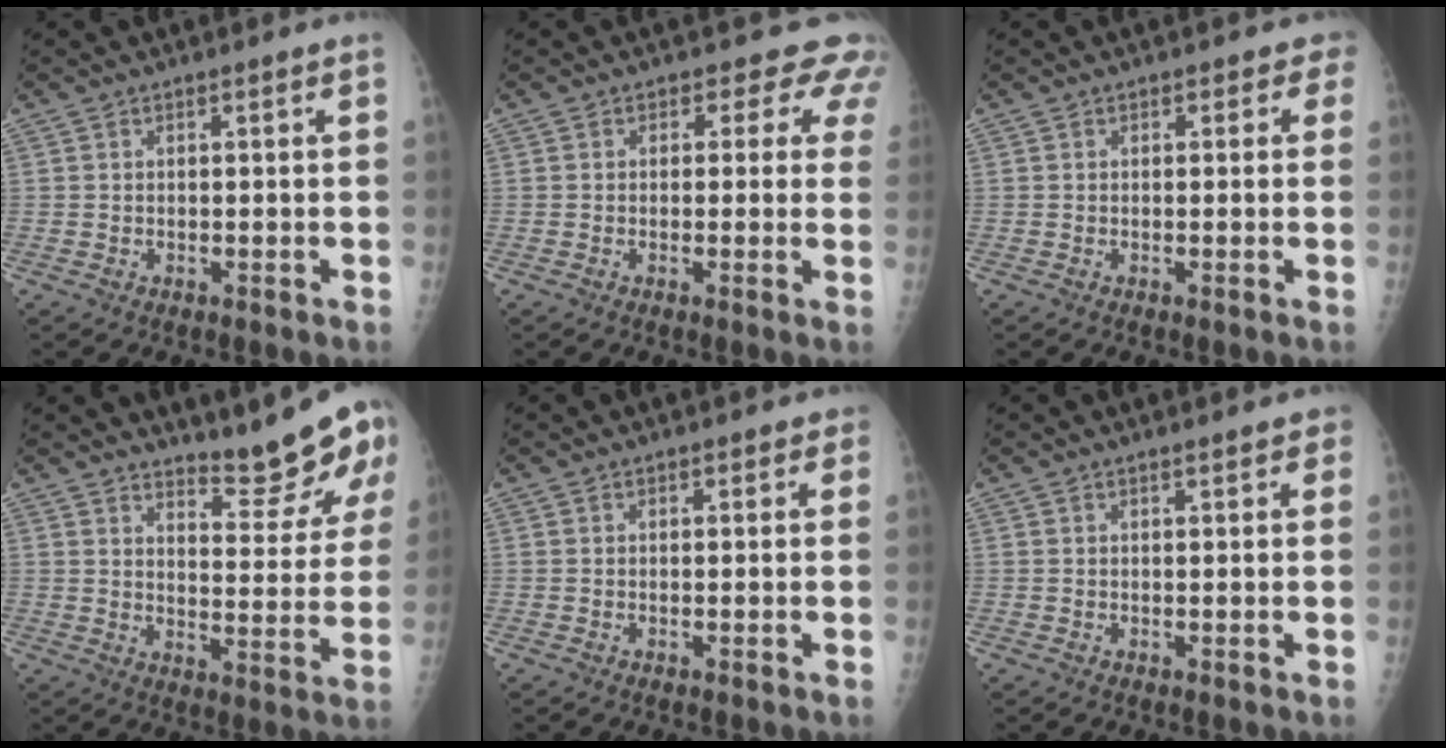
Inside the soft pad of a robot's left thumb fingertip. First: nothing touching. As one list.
[{"total": 5.1, "force": [3.7, 3.3, 1.1], "torque": [0.024, -0.012, 0.016]}, {"total": 1.8, "force": [0.7, 1.5, 0.6], "torque": [0.023, 0.004, -0.003]}, {"total": 11.7, "force": [10.2, 2.2, 5.4], "torque": [-0.048, -0.086, 0.136]}, {"total": 1.0, "force": [0.4, 0.8, 0.4], "torque": [0.013, 0.002, -0.002]}, {"total": 1.4, "force": [0.9, 0.7, 0.8], "torque": [0.000, 0.000, 0.007]}]